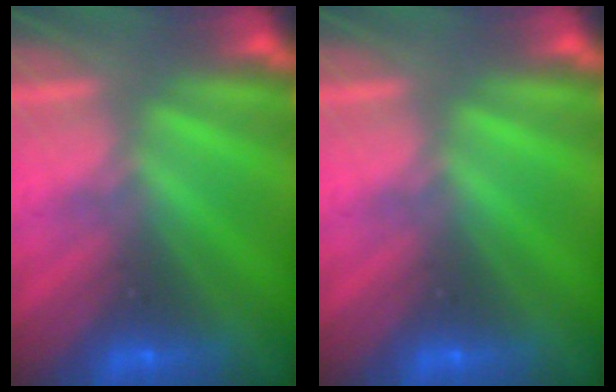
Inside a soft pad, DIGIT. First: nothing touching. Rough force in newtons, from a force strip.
{"total": 0.0}